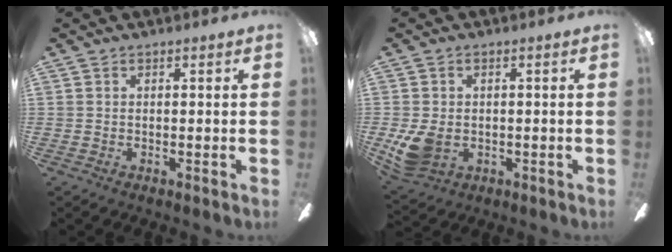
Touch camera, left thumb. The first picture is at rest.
{"total": 7.7, "force": [-1.4, 5.4, 5.4], "torque": [-0.125, 0.002, -0.021]}